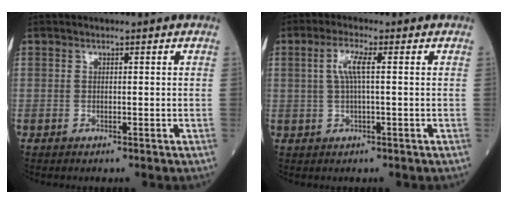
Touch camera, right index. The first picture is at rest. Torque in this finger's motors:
{"motor_torque": [0.57, 0.00, 0.29, 0.10]}